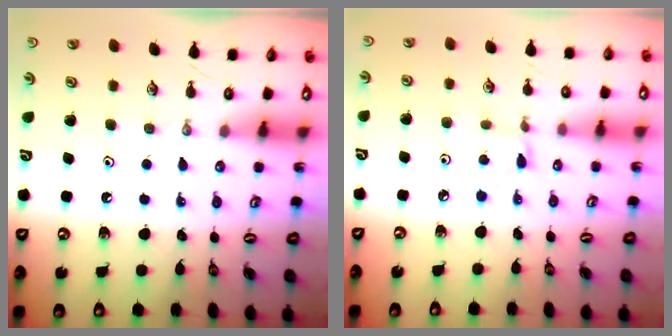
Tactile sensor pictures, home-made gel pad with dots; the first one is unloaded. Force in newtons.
{"total": 1.2, "press": 1.2, "slide": 0.1}